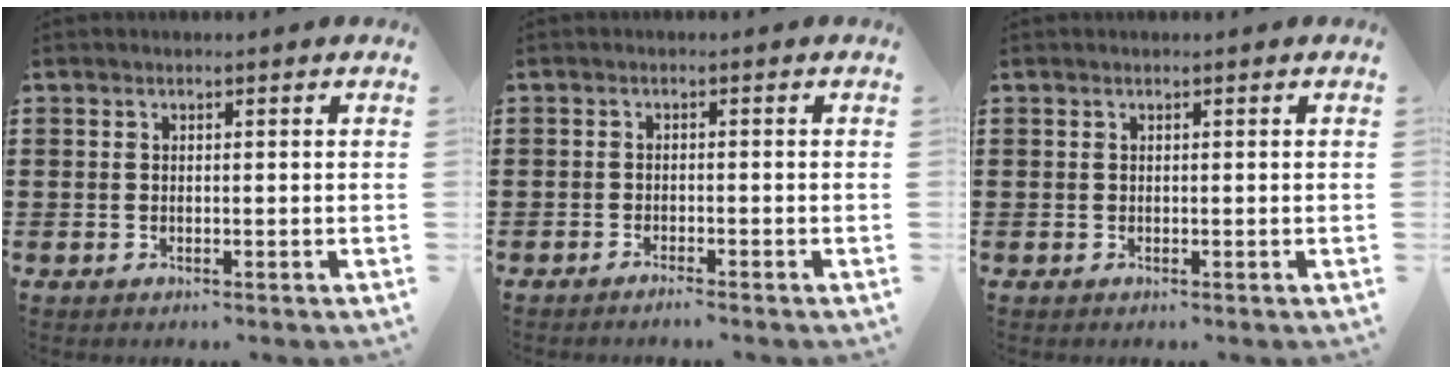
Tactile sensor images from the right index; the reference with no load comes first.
{"total": 1.1, "force": [-1.1, -0.1, 0.2], "torque": [-0.004, 0.002, -0.022]}
{"total": 0.0}